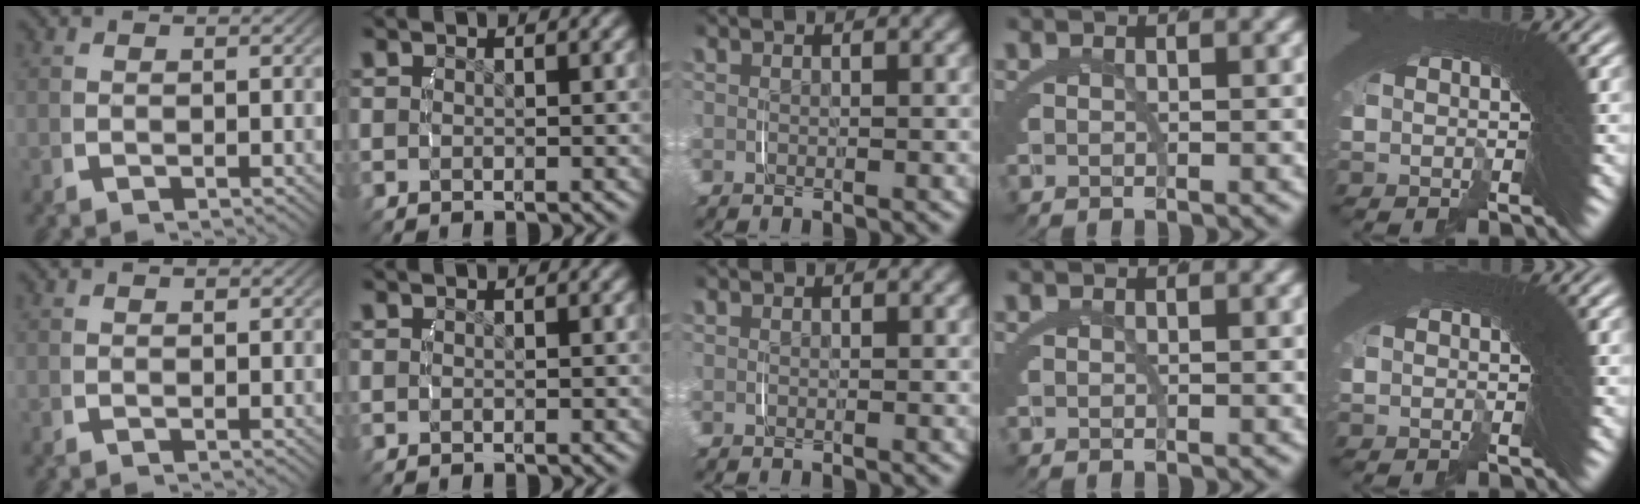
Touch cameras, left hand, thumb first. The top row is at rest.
{}